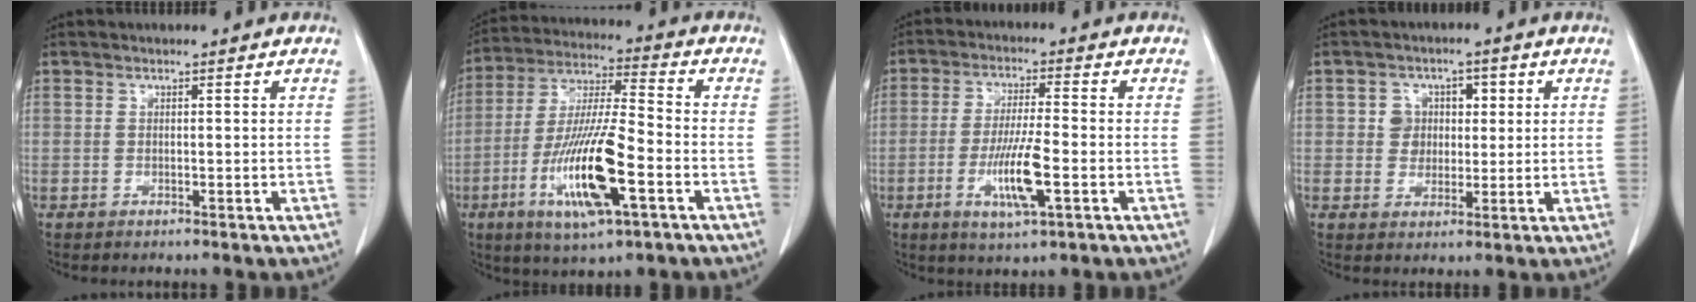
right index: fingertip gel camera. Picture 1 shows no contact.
{"total": 16.0, "force": [-5.6, 2.4, 14.8], "torque": [-0.296, -0.016, -0.099]}
{"total": 8.7, "force": [-2.7, 0.9, 8.3], "torque": [-0.158, -0.012, -0.048]}
{"total": 4.7, "force": [0.9, 4.3, 1.5], "torque": [-0.015, 0.017, 0.015]}